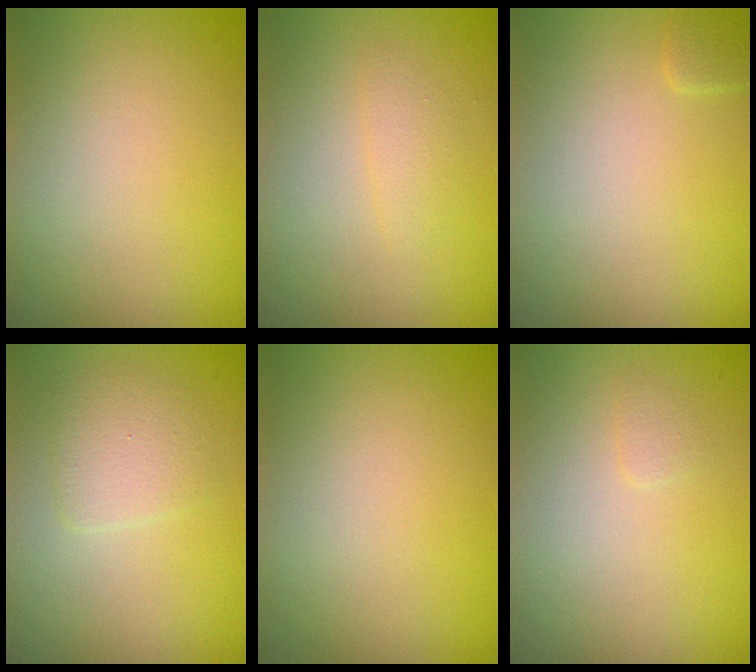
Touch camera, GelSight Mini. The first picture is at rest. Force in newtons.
{"total": 1.1, "press": 1.1, "slide": 0.1}
{"total": 0.9, "press": 0.8, "slide": 0.1}
{"total": 2.3, "press": 2.3, "slide": 0.1}
{"total": 0.0}
{"total": 0.6, "press": 0.6, "slide": 0.1}